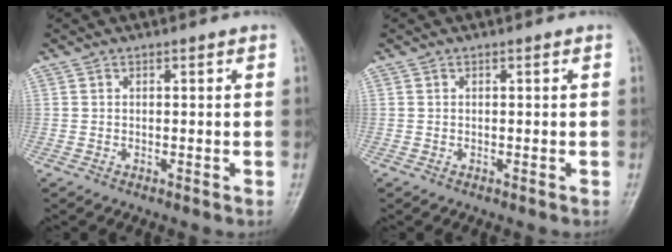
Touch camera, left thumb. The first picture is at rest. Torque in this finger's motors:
{"motor_torque": [0.00, 0.00, 0.00, 0.00, 0.00]}